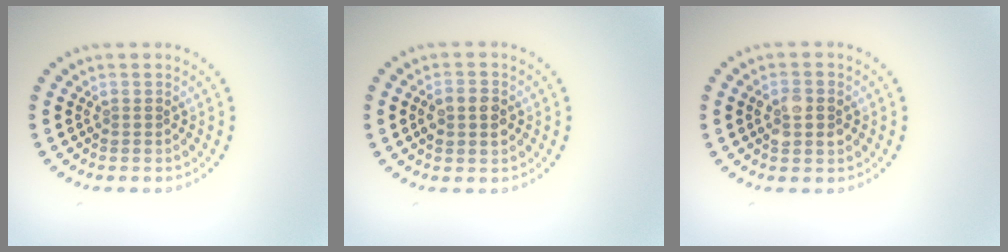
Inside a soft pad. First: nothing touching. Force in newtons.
{"total": 2.3, "press": 2.3, "slide": 0.0}
{"total": 2.7, "press": 2.7, "slide": 0.1}